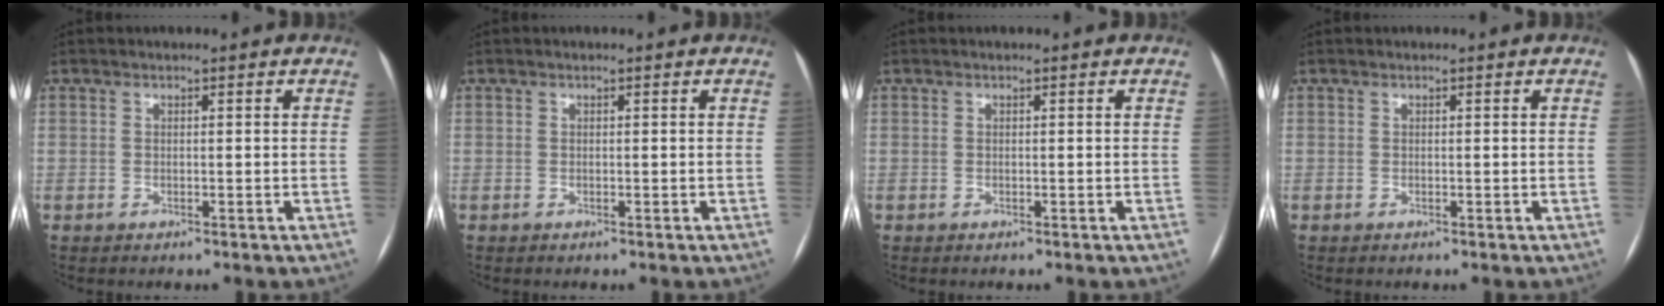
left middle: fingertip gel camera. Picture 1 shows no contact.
{"total": 0.0}
{"total": 0.0}
{"total": 0.0}